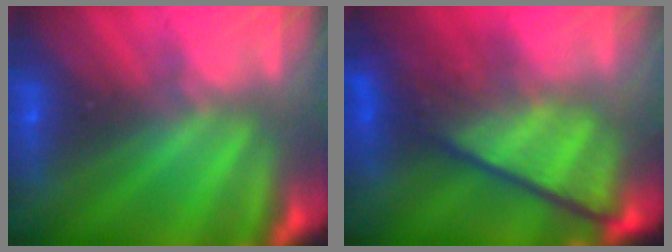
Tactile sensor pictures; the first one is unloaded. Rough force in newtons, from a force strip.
{"total": 12.7}